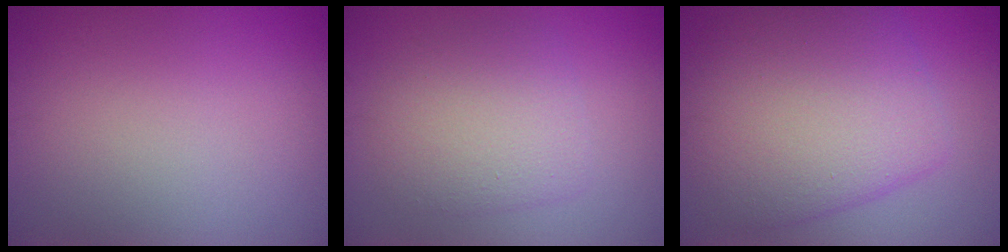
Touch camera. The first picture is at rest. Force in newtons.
{"total": 4.1, "press": 4.1, "slide": 0.3}
{"total": 9.0, "press": 9.0, "slide": 0.1}